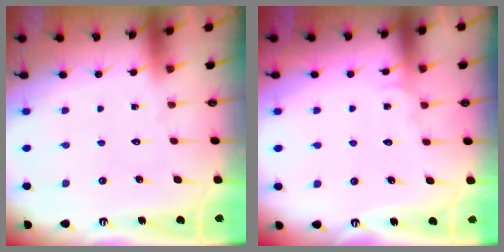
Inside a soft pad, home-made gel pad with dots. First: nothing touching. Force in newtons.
{"total": 3.8, "press": 3.8, "slide": 0.4}